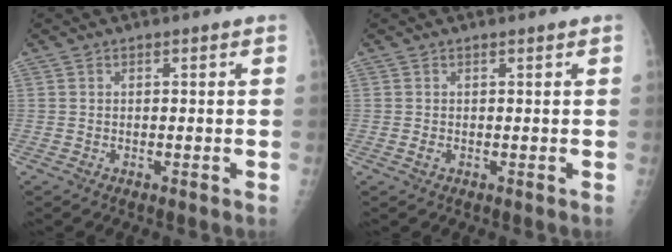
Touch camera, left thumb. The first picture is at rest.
{"total": 1.1, "force": [0.2, 0.5, 0.9], "torque": [-0.019, 0.005, 0.007]}